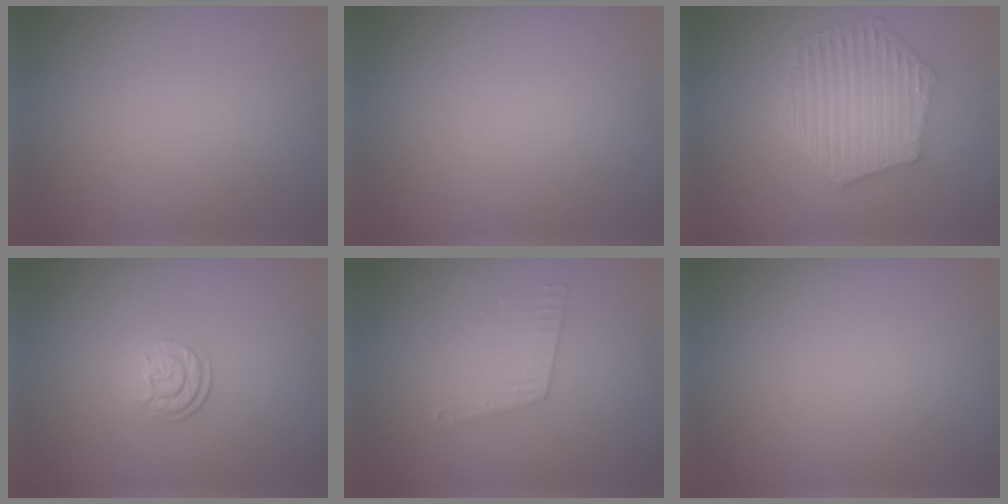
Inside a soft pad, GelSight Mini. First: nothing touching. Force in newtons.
{"total": 0.0}
{"total": 6.5, "press": 4.9, "slide": 4.3}
{"total": 2.5, "press": 1.9, "slide": 1.7}
{"total": 2.5, "press": 2.5, "slide": 0.2}
{"total": 0.0}